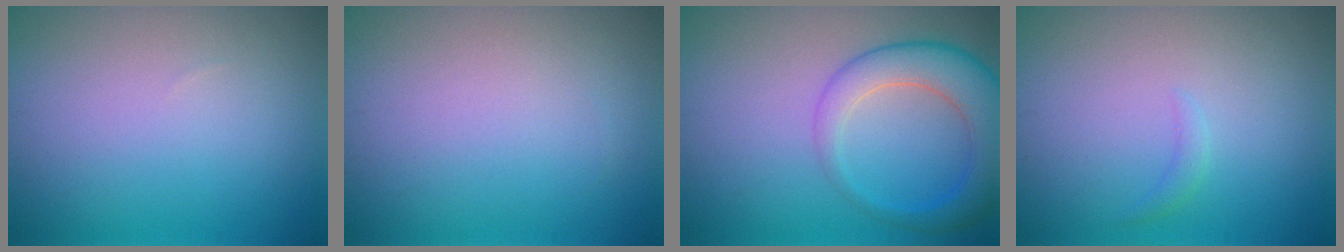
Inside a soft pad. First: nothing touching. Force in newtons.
{"total": 0.0}
{"total": 5.8, "press": 5.8, "slide": 0.4}
{"total": 0.8, "press": 0.8, "slide": 0.1}